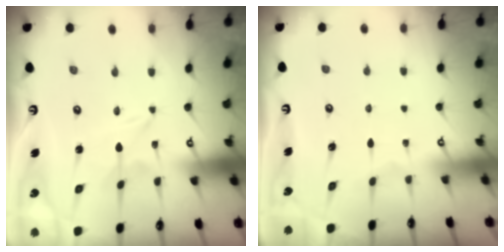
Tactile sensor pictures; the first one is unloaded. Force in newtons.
{"total": 0.0}